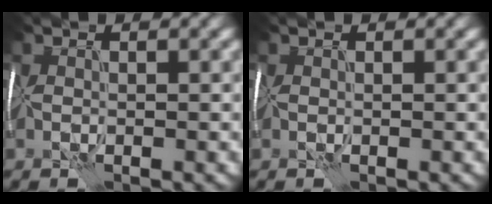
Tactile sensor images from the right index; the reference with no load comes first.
{"total": 0.0}